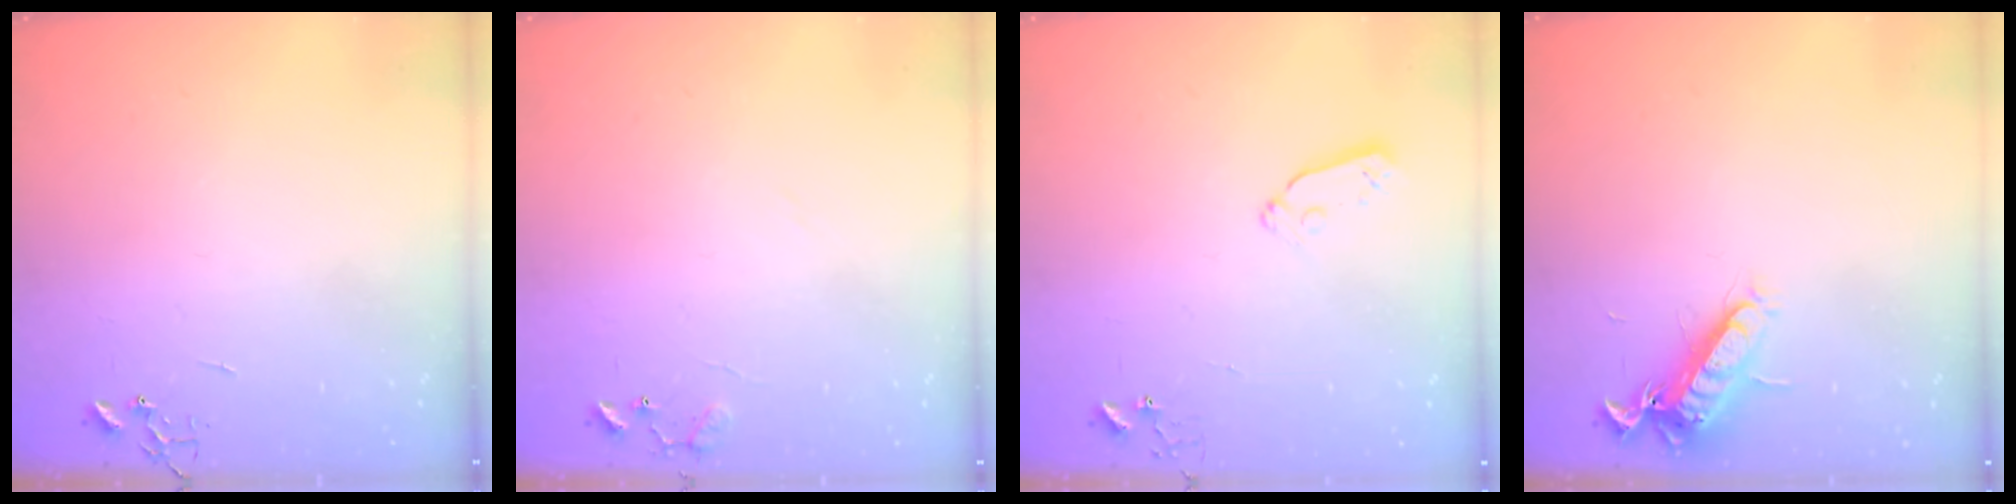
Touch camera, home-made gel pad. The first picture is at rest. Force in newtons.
{"total": 8.6, "press": 8.6, "slide": 0.5}
{"total": 4.7, "press": 4.6, "slide": 0.9}
{"total": 13.0, "press": 12.9, "slide": 1.2}